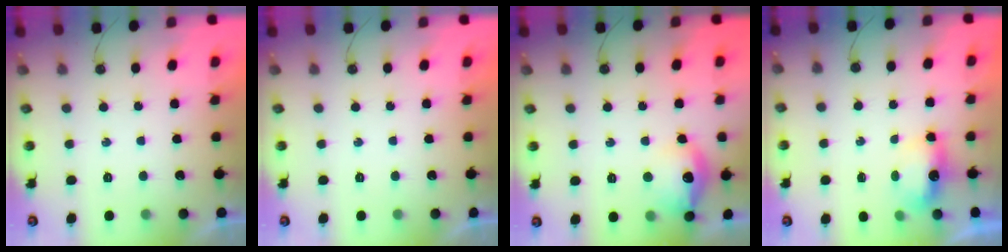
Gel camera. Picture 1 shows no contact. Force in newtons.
{"total": 0.0}
{"total": 13.9, "press": 13.9, "slide": 1.1}
{"total": 4.9, "press": 4.8, "slide": 0.6}